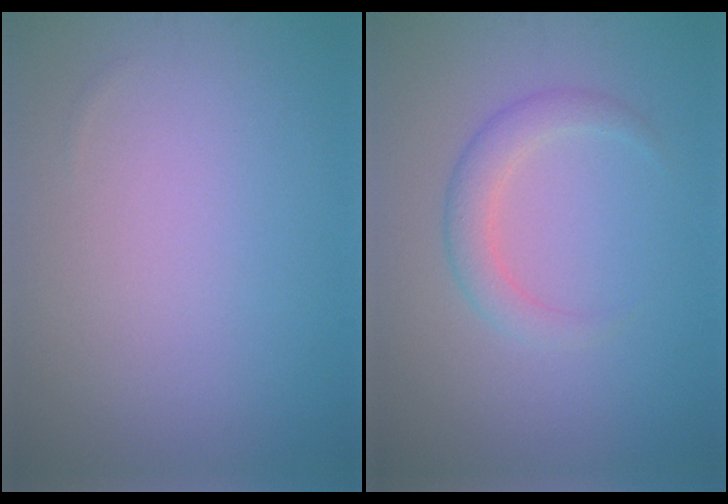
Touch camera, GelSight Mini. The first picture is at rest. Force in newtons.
{"total": 2.5, "press": 2.5, "slide": 0.2}